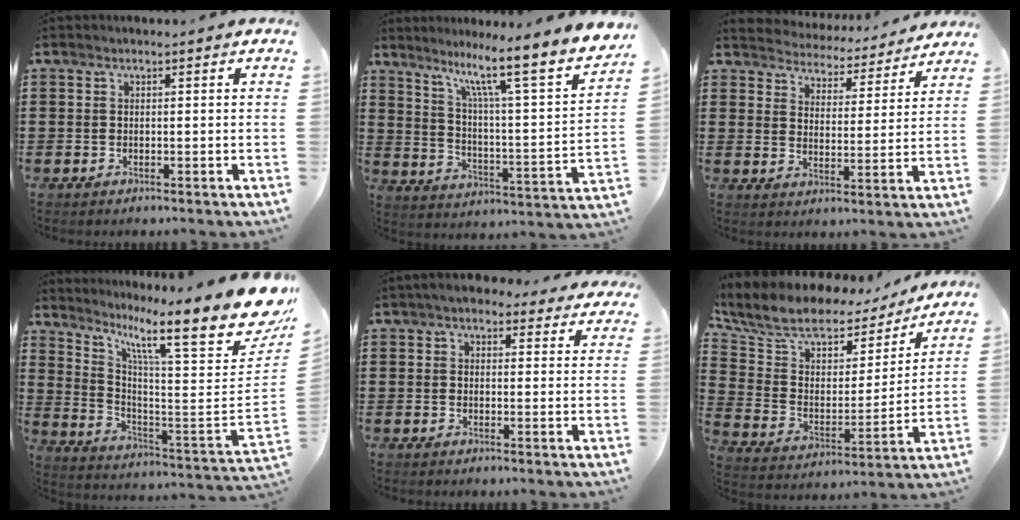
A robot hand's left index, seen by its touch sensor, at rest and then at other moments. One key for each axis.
{"total": 9.0, "fx": 6.9, "fy": -0.3, "fz": 5.8, "tx": -0.117, "ty": -0.065, "tz": 0.097}
{"total": 4.1, "fx": 4.1, "fy": 0.1, "fz": -0.5, "tx": -0.018, "ty": -0.039, "tz": 0.065}
{"total": 13.9, "fx": 9.5, "fy": 1.7, "fz": 10.1, "tx": -0.184, "ty": -0.078, "tz": 0.142}
{"total": 3.2, "fx": 2.5, "fy": 1.8, "fz": 1.0, "tx": -0.022, "ty": -0.003, "tz": 0.044}
{"total": 8.9, "fx": 7.0, "fy": 4.5, "fz": 3.1, "tx": -0.096, "ty": -0.047, "tz": 0.120}